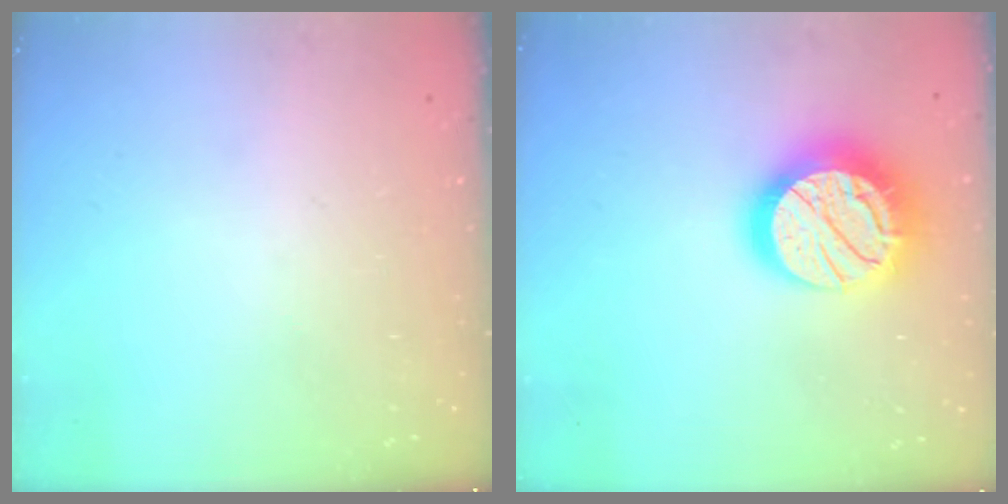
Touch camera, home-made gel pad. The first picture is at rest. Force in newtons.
{"total": 20.6, "press": 20.5, "slide": 1.4}